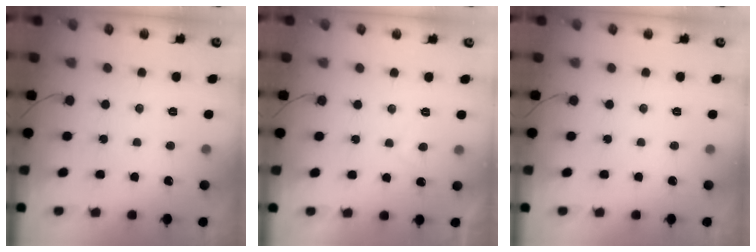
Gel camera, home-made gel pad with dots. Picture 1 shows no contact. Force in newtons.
{"total": 1.5, "press": 1.3, "slide": 0.7}
{"total": 0.0}